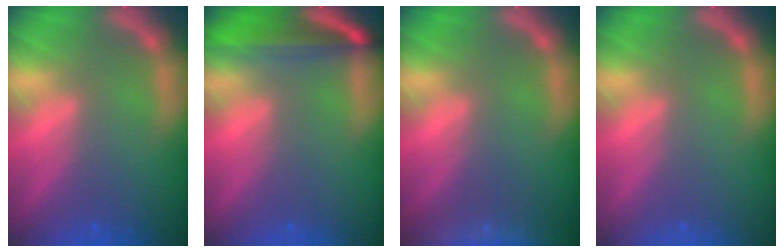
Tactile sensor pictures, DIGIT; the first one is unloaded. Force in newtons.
{"total": 6.5}
{"total": 8.5}
{"total": 0.0}